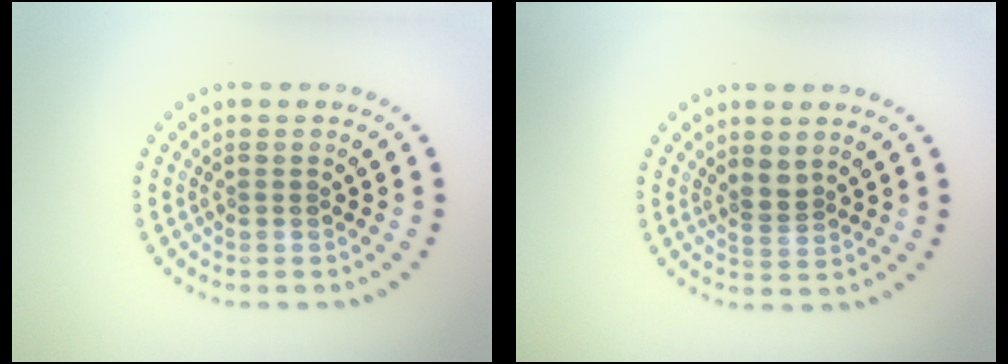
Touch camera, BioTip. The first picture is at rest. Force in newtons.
{"total": 1.3, "press": 0.9, "slide": 1.0}